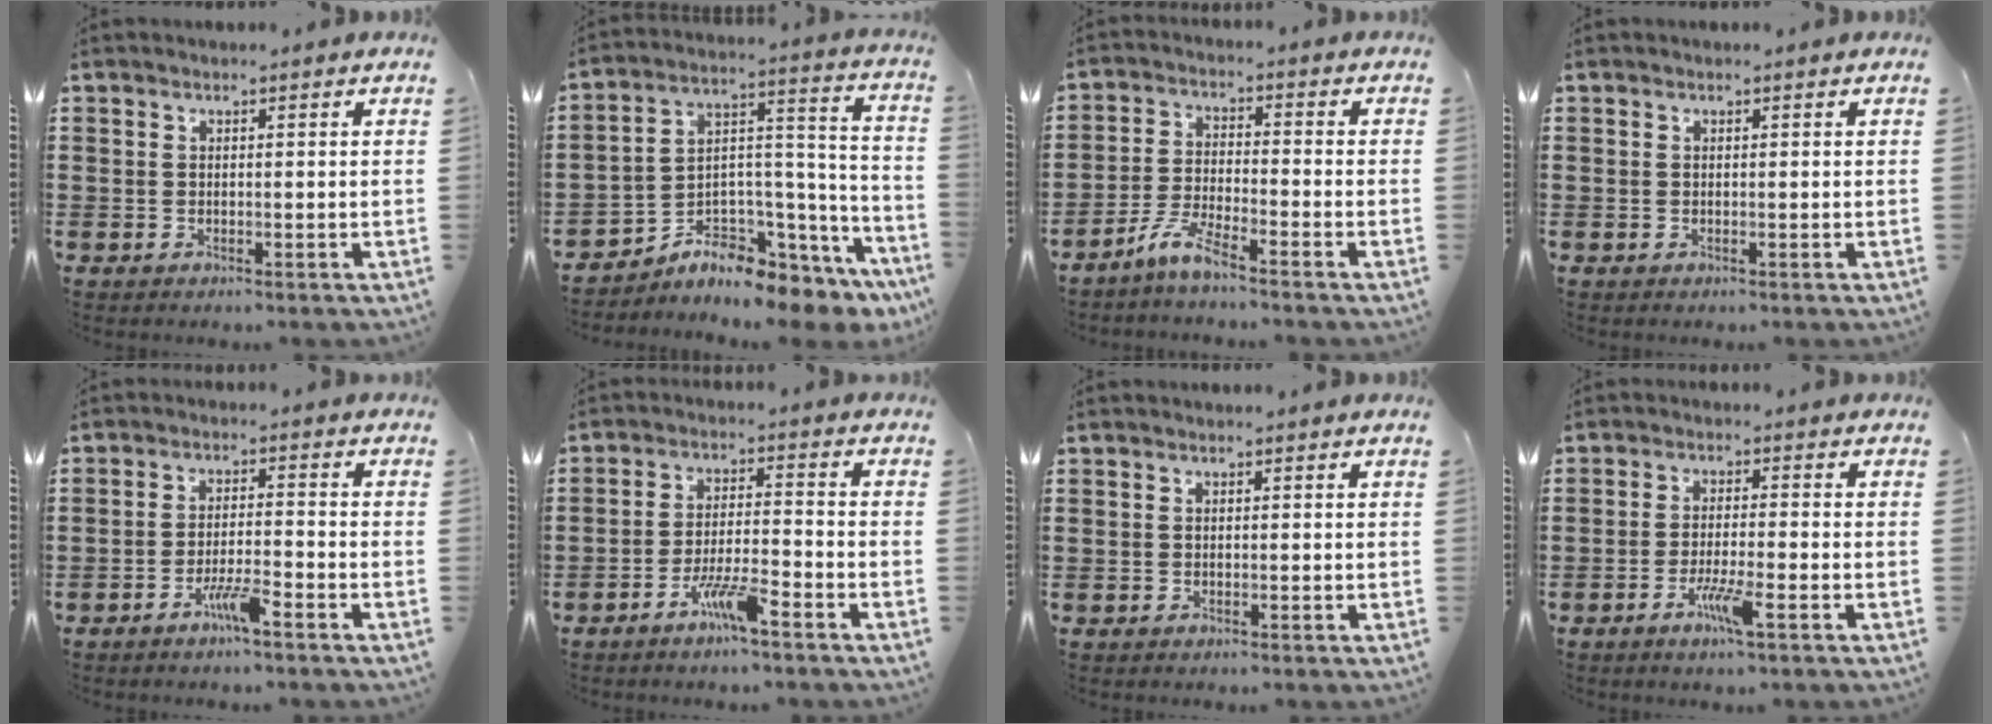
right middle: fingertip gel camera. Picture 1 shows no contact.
{"total": 6.0, "force": [-5.3, 2.3, 1.8], "torque": [-0.033, -0.010, -0.099]}
{"total": 5.3, "force": [-4.2, 0.4, 3.1], "torque": [-0.070, -0.006, -0.084]}
{"total": 0.0}
{"total": 4.3, "force": [-3.0, 0.3, 3.0], "torque": [-0.064, -0.001, -0.058]}
{"total": 5.8, "force": [-4.0, 0.5, 4.2], "torque": [-0.094, -0.006, -0.080]}
{"total": 0.0}
{"total": 4.6, "force": [-2.6, 0.4, 3.8], "torque": [-0.073, -0.007, -0.047]}